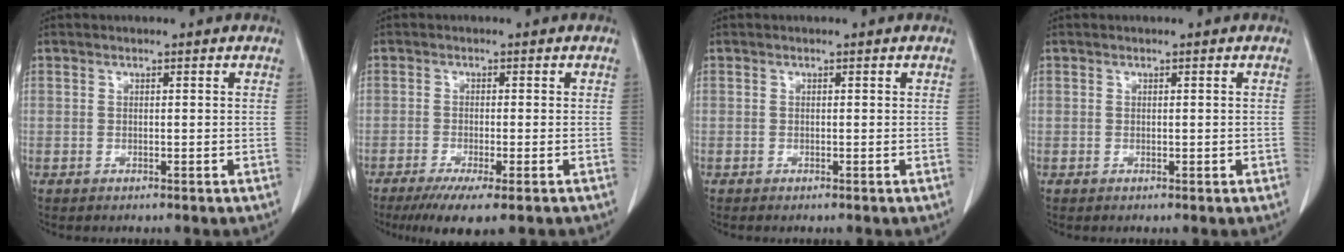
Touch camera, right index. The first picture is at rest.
{"total": 6.9, "force": [-4.5, 0.6, 5.1], "torque": [-0.079, -0.017, -0.069]}
{"total": 0.0}
{"total": 0.5, "force": [0.0, 0.4, 0.4], "torque": [-0.004, 0.000, 0.002]}